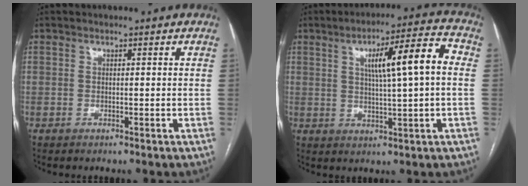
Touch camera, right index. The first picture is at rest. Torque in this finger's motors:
{"motor_torque": [1.16, 0.18, 0.41, 0.12]}